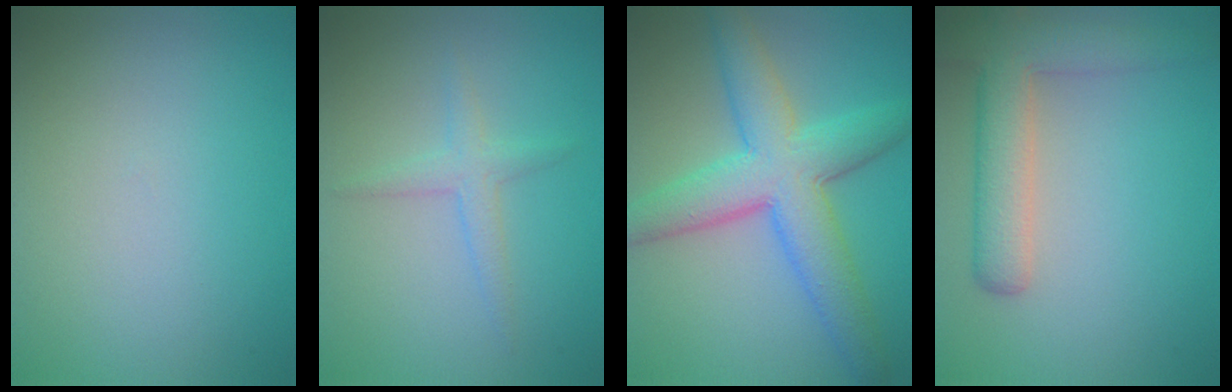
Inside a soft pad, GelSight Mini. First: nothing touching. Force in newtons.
{"total": 1.8, "press": 1.8, "slide": 0.1}
{"total": 7.6, "press": 7.6, "slide": 0.2}
{"total": 5.3, "press": 5.3, "slide": 0.4}